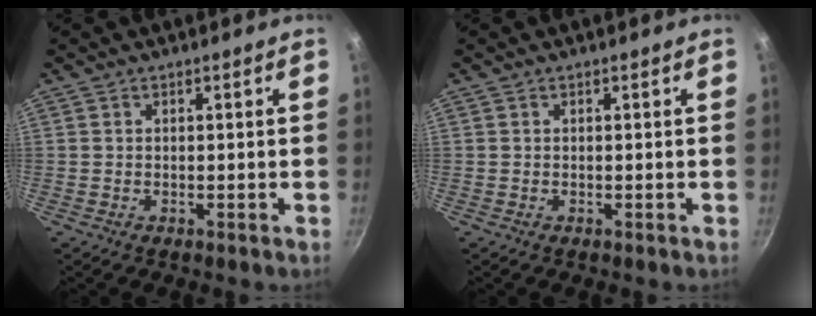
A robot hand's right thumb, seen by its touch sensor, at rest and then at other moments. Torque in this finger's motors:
{"motor_torque": [-0.30, 0.30, -0.17, 0.17, 0.02]}